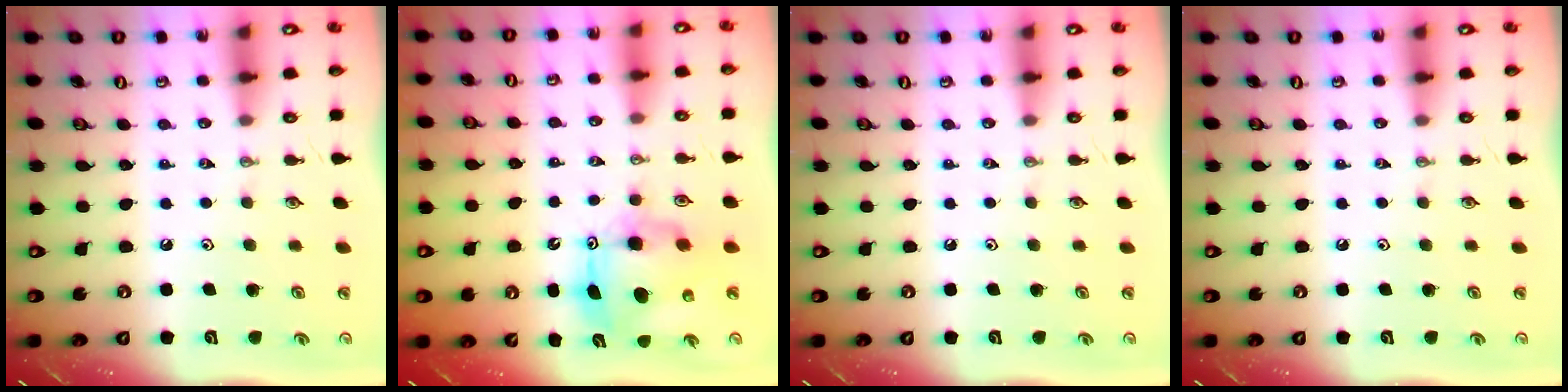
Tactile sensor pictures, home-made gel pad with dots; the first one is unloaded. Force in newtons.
{"total": 9.9, "press": 9.9, "slide": 0.8}
{"total": 0.0}
{"total": 0.0}